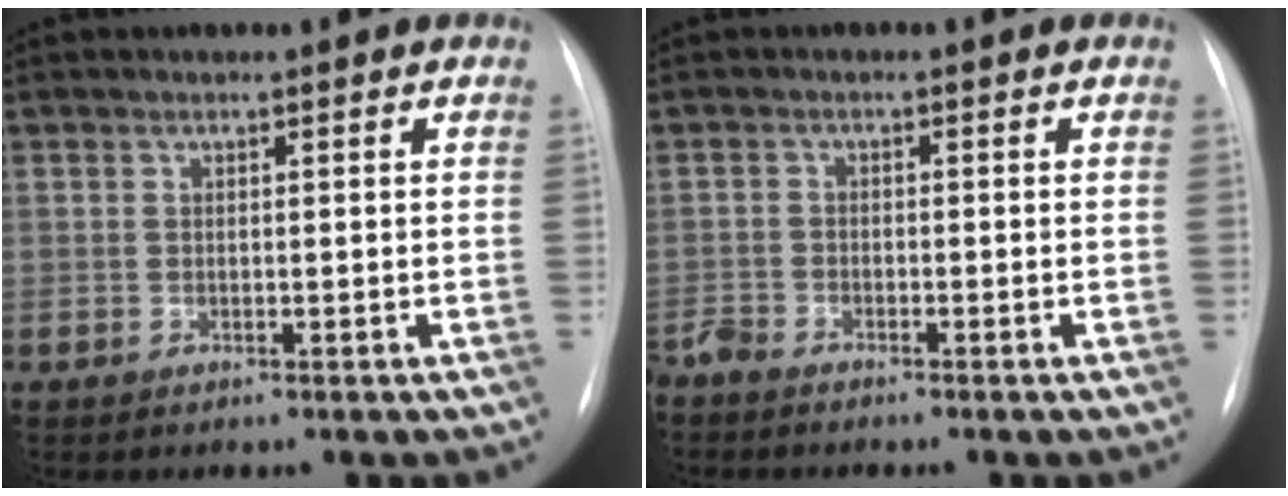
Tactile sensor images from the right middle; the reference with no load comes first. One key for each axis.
{"total": 2.4, "fx": -2.3, "fy": 0.2, "fz": 0.5, "tx": -0.008, "ty": -0.009, "tz": -0.048}